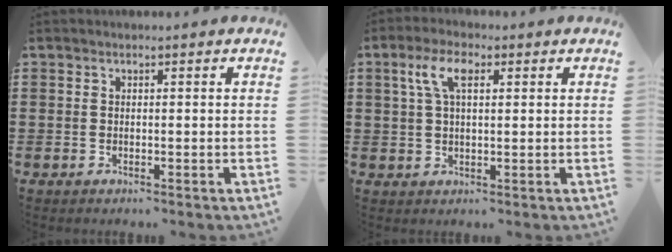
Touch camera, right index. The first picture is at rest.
{"total": 5.2, "force": [1.9, 2.0, 4.4], "torque": [-0.097, 0.013, 0.031]}